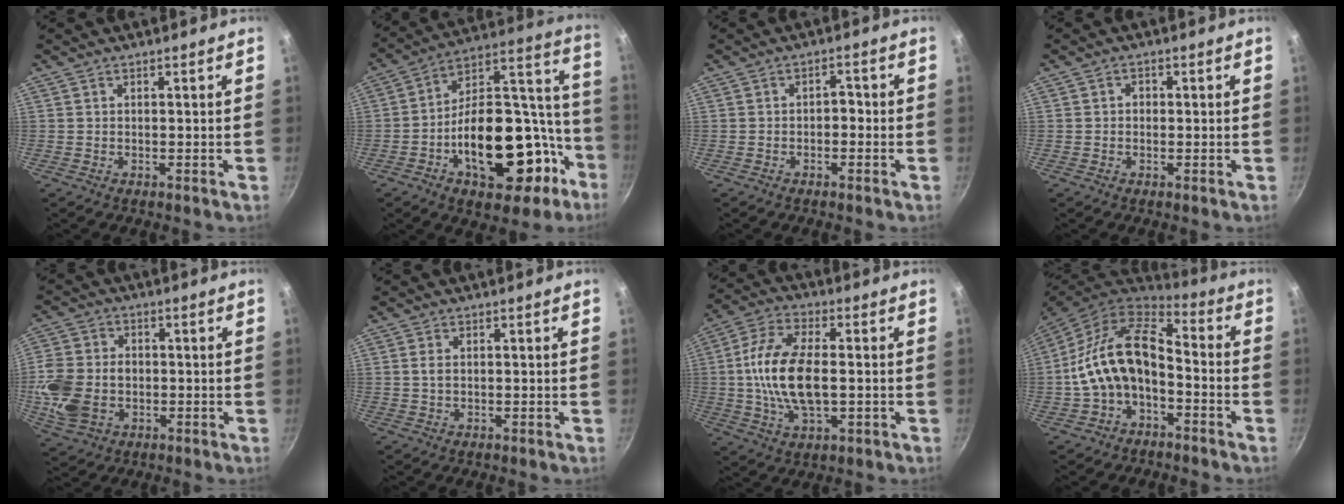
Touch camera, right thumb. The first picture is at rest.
{"total": 30.9, "force": [-11.6, 17.5, 22.7], "torque": [-0.281, 0.089, -0.158]}
{"total": 2.3, "force": [-0.8, 1.5, 1.6], "torque": [-0.011, 0.017, -0.013]}
{"total": 1.5, "force": [-0.1, 1.3, 0.7], "torque": [-0.009, 0.005, -0.004]}
{"total": 12.3, "force": [-1.9, 9.3, 7.9], "torque": [-0.160, 0.011, -0.037]}
{"total": 1.6, "force": [0.2, 1.0, 1.2], "torque": [-0.025, 0.001, 0.004]}
{"total": 14.6, "force": [-0.4, 7.3, 12.7], "torque": [-0.244, 0.016, -0.016]}
{"total": 13.9, "force": [-3.0, 8.3, 10.7], "torque": [-0.194, 0.052, -0.067]}